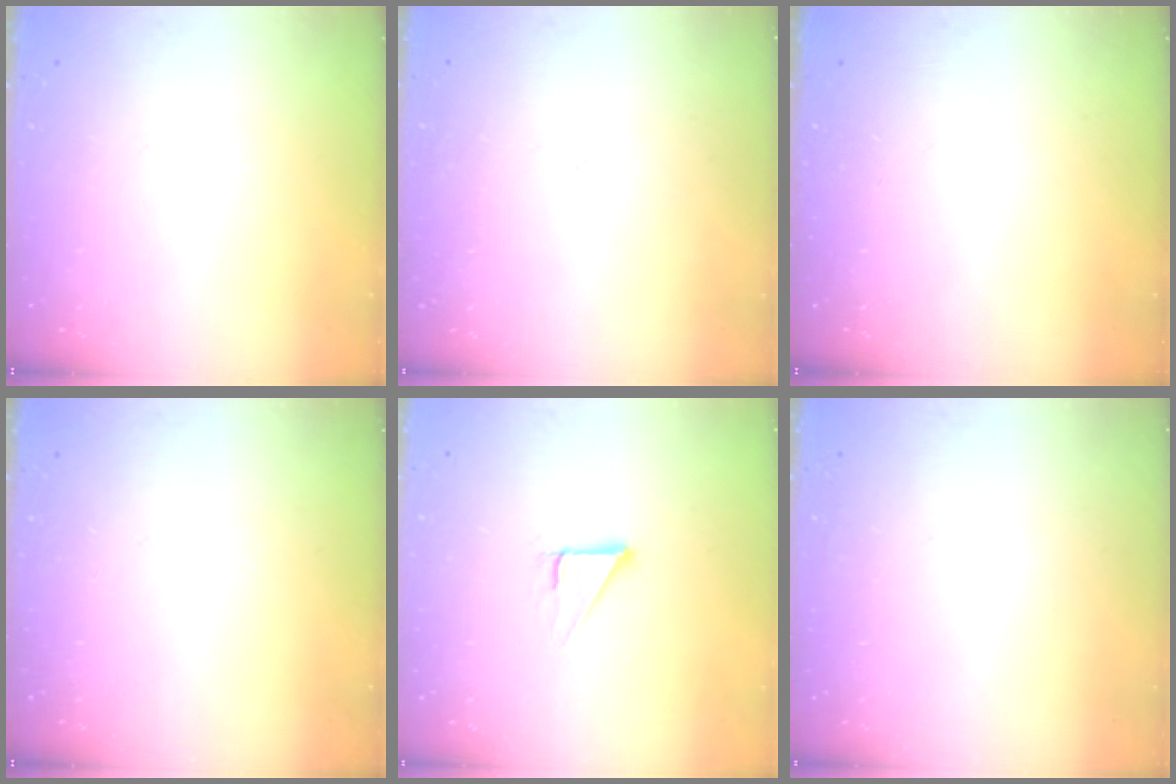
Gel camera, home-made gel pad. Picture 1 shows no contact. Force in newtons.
{"total": 2.3, "press": 2.3, "slide": 0.2}
{"total": 0.0}
{"total": 0.0}
{"total": 2.8, "press": 2.8, "slide": 0.0}
{"total": 2.6, "press": 2.6, "slide": 0.2}